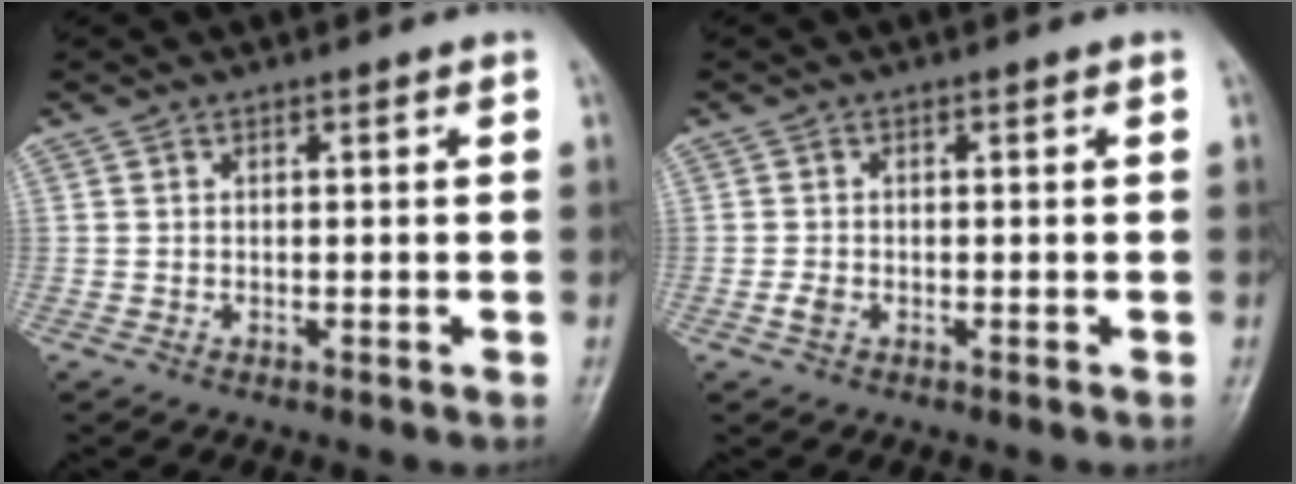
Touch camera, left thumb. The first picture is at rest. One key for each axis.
{"total": 1.6, "fx": -0.6, "fy": 1.2, "fz": 1.0, "tx": -0.019, "ty": 0.002, "tz": -0.014}